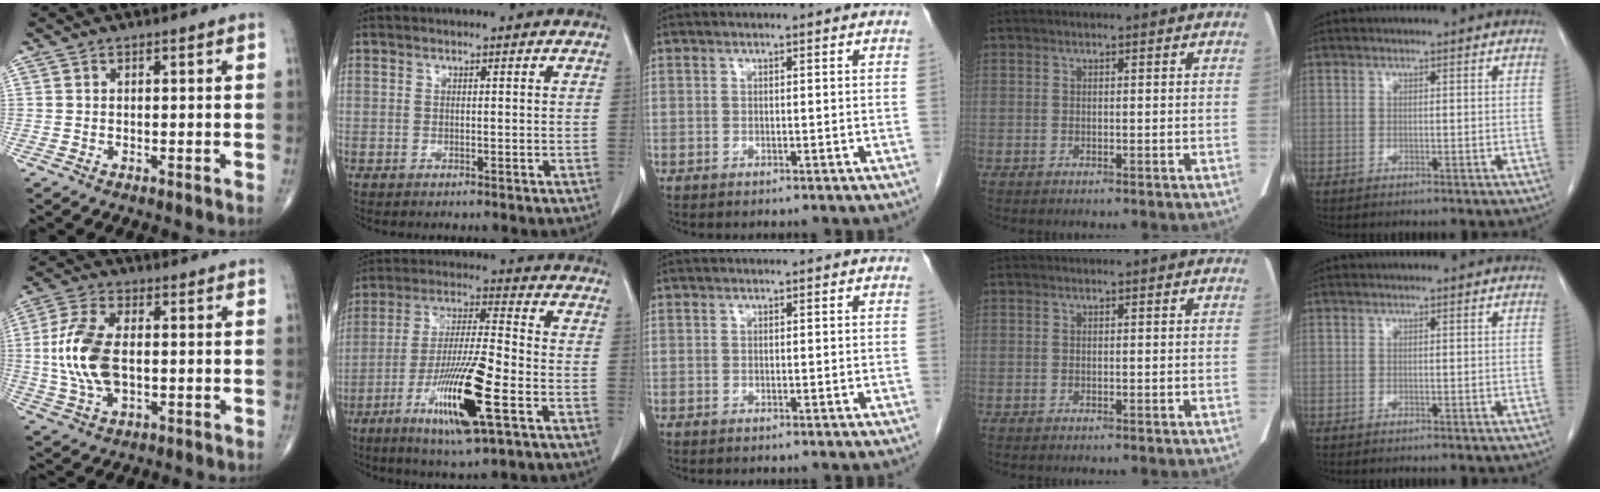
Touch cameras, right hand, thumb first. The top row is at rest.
{"thumb": {"total": 12.3, "force": [-0.1, 6.6, 10.4], "torque": [-0.221, 0.007, -0.003]}, "index": {"total": 15.2, "force": [-6.4, 1.1, 13.8], "torque": [-0.265, -0.023, -0.112]}}